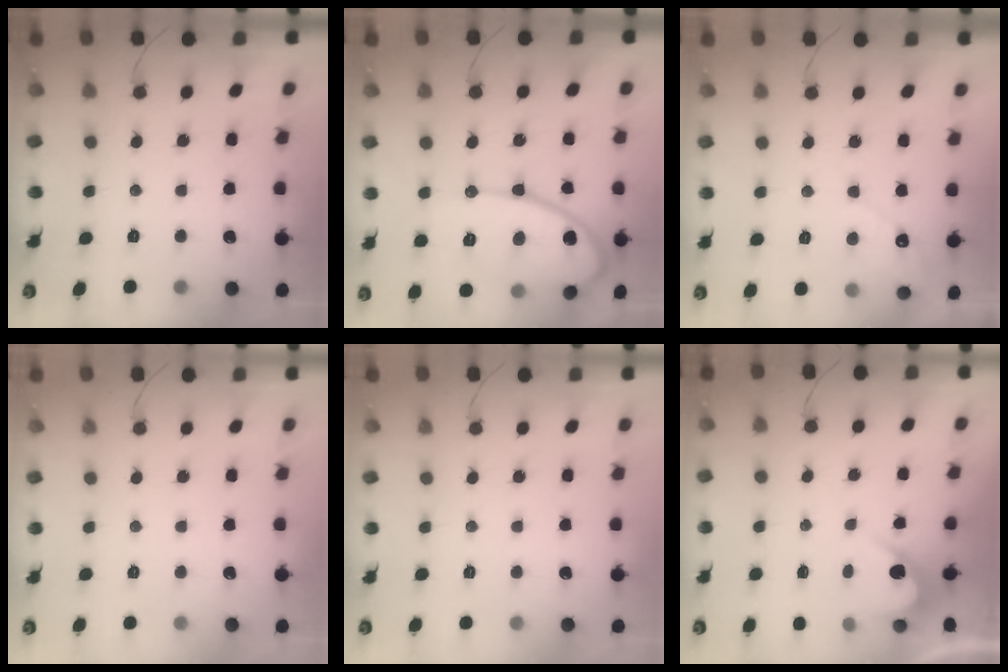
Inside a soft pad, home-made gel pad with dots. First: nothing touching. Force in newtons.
{"total": 15.3, "press": 15.3, "slide": 1.2}
{"total": 4.0, "press": 4.0, "slide": 0.2}
{"total": 0.0}
{"total": 0.0}
{"total": 2.6, "press": 2.6, "slide": 0.1}